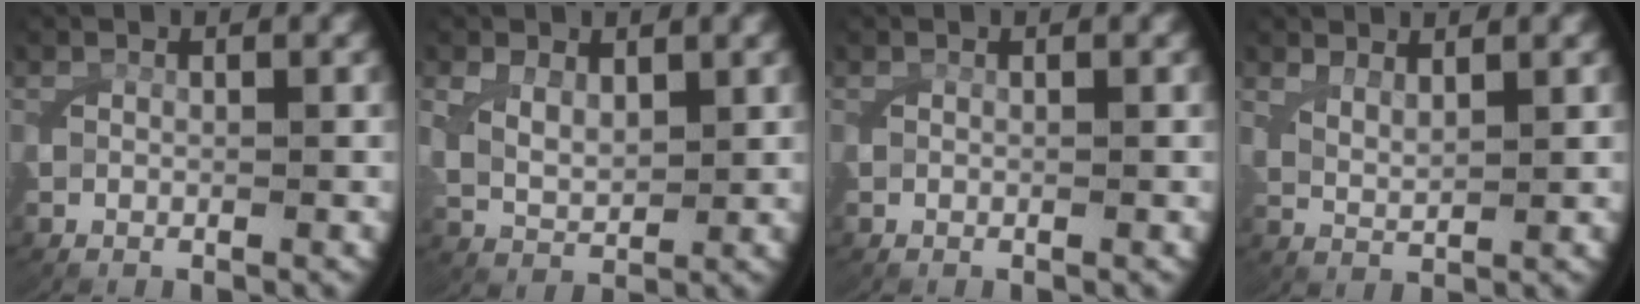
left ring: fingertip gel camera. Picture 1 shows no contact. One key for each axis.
{"total": 3.2, "fx": 1.0, "fy": 2.2, "fz": 2.1, "tx": -0.056, "ty": -0.018, "tz": 0.028}
{"total": 0.0}
{"total": 2.1, "fx": 1.5, "fy": 0.6, "fz": 1.4, "tx": -0.035, "ty": -0.011, "tz": 0.034}